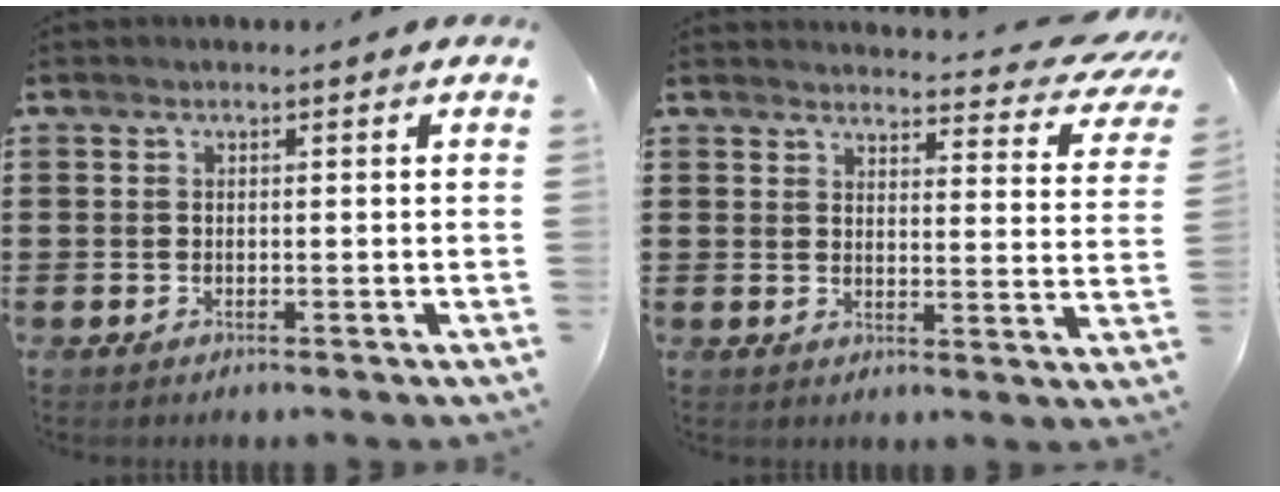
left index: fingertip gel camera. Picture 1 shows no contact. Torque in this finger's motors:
{"motor_torque": [1.99, -0.14, 0.16, 0.00]}